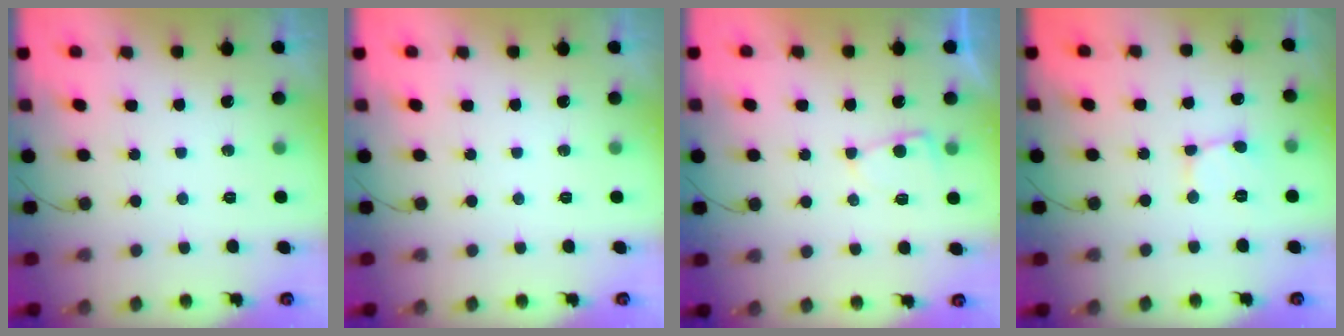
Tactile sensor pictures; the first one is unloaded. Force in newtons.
{"total": 0.0}
{"total": 4.0, "press": 4.0, "slide": 0.3}
{"total": 2.2, "press": 2.2, "slide": 0.1}